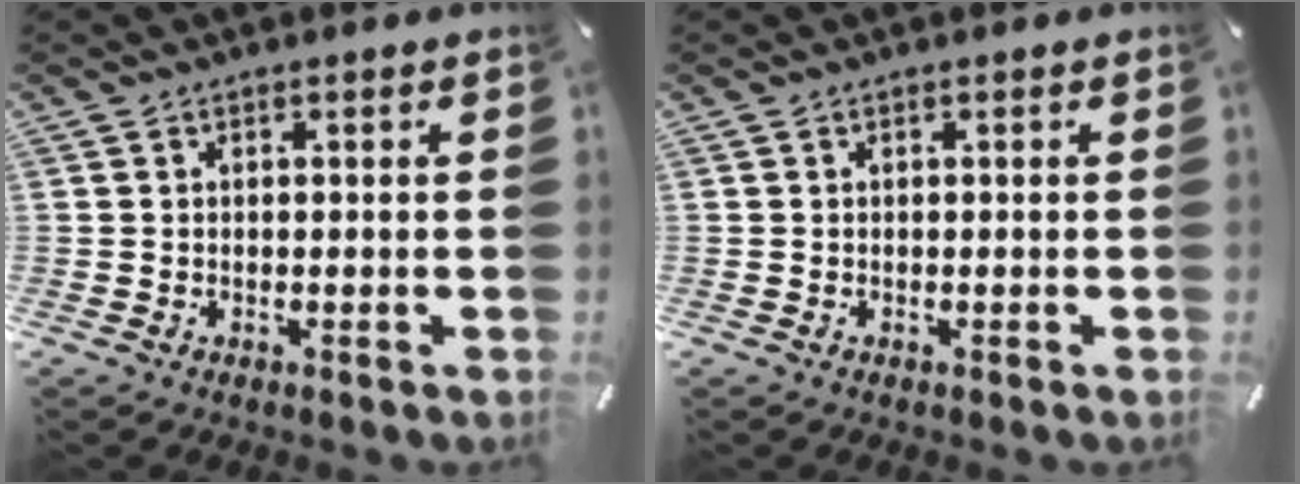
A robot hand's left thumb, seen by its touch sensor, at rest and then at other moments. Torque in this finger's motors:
{"motor_torque": [-0.15, 0.04, 0.02, -0.03, 0.00]}